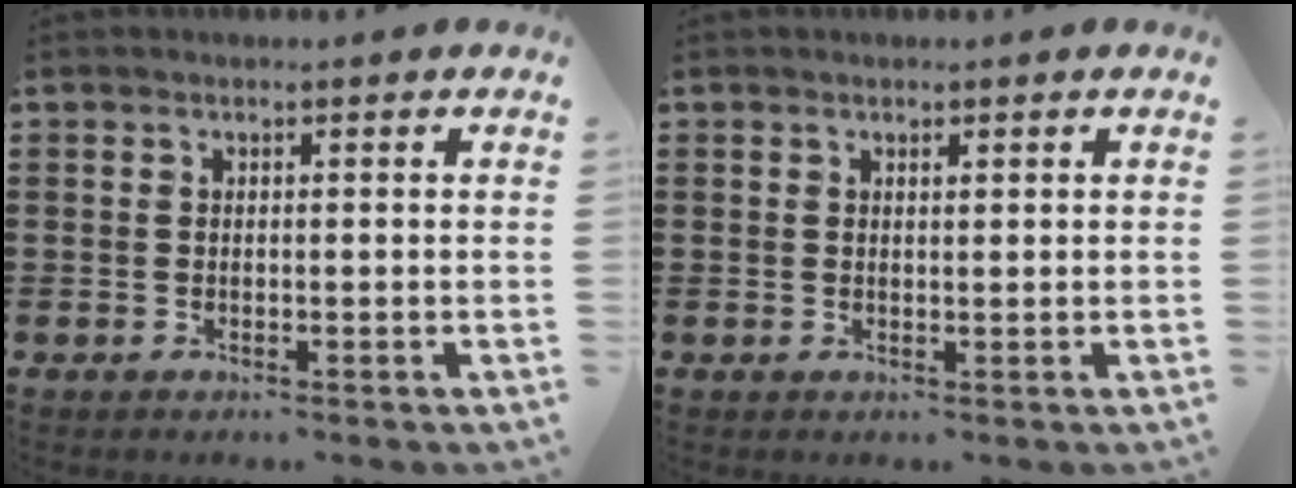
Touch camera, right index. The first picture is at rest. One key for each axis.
{"total": 0.6, "fx": 0.4, "fy": 0.2, "fz": 0.4, "tx": -0.008, "ty": 0.001, "tz": 0.008}